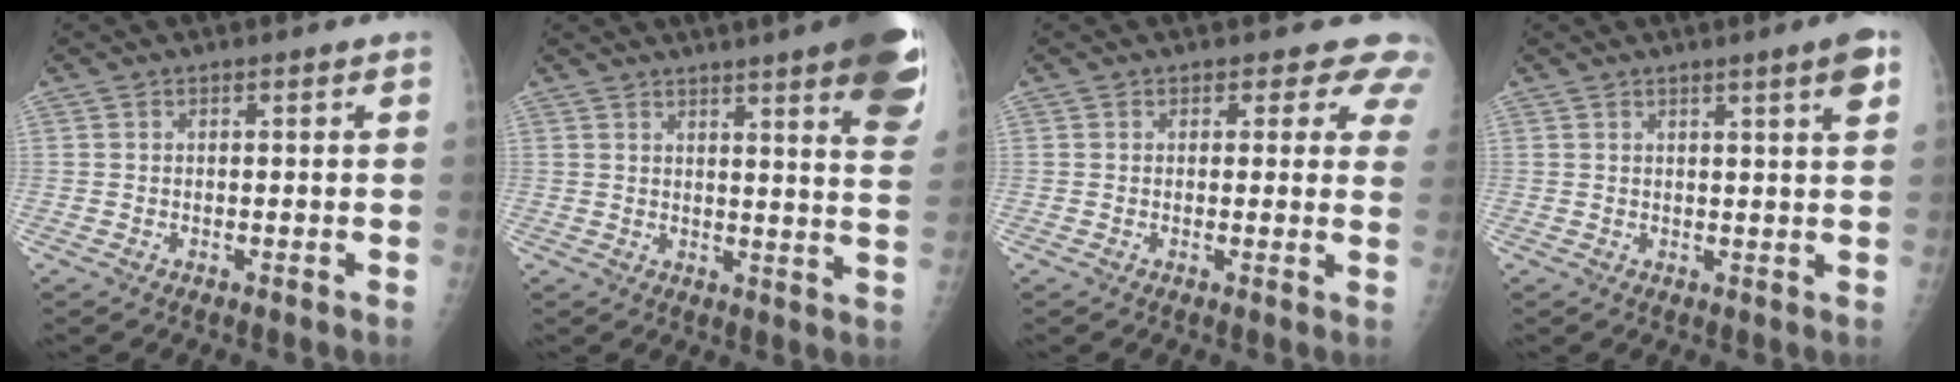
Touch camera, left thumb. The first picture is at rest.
{"total": 18.4, "force": [11.4, 2.3, 14.3], "torque": [-0.164, -0.043, 0.124]}
{"total": 5.7, "force": [4.7, 3.0, 1.0], "torque": [0.032, -0.020, 0.031]}
{"total": 4.4, "force": [2.4, -0.2, 3.8], "torque": [-0.050, -0.014, 0.033]}